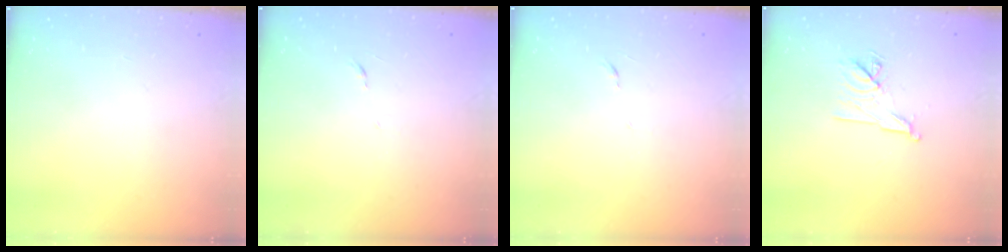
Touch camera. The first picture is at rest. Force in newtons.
{"total": 3.9, "press": 3.8, "slide": 0.9}
{"total": 3.9, "press": 3.8, "slide": 0.9}
{"total": 8.9, "press": 8.9, "slide": 1.1}